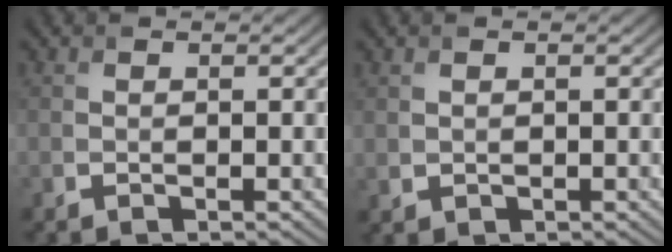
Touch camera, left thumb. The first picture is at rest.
{"total": 0.9, "force": [0.4, 0.7, 0.3], "torque": [-0.009, -0.003, 0.013]}